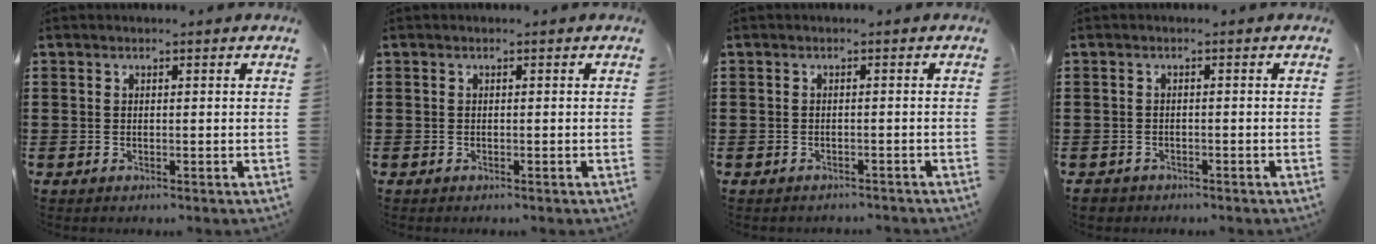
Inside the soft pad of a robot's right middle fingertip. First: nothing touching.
{"total": 0.0}
{"total": 1.0, "force": [-0.9, 0.3, -0.2], "torque": [0.002, 0.004, -0.022]}
{"total": 0.9, "force": [-0.8, 0.4, 0.0], "torque": [-0.003, 0.002, -0.019]}